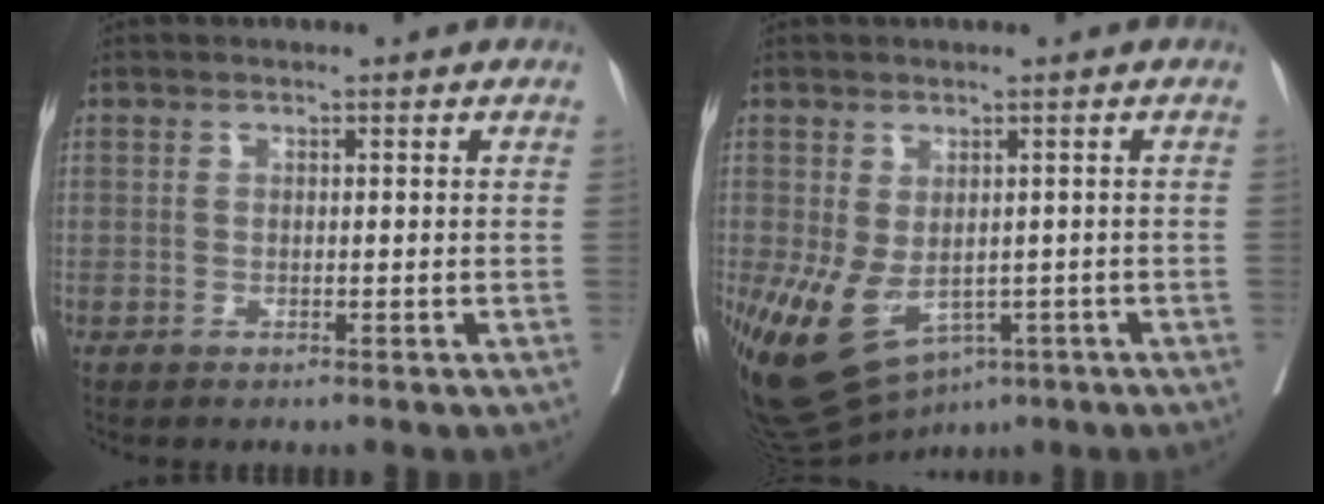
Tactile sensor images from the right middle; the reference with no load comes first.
{"total": 12.2, "force": [-4.8, 7.4, 8.4], "torque": [-0.157, -0.018, -0.057]}